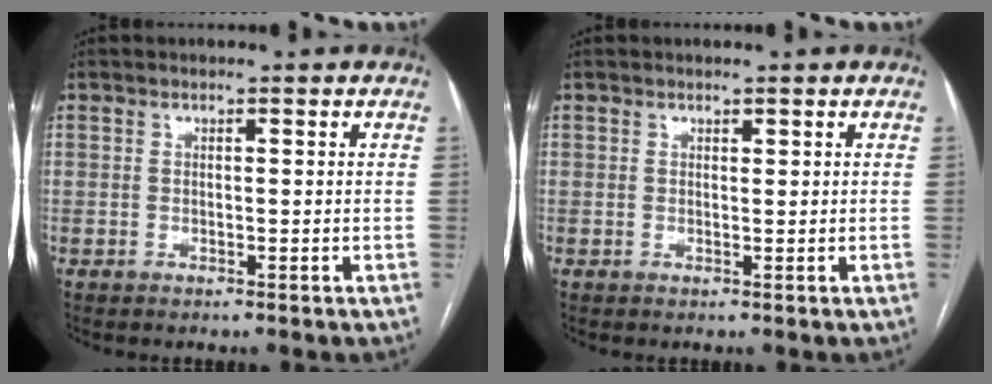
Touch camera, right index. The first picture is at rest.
{"total": 0.0}